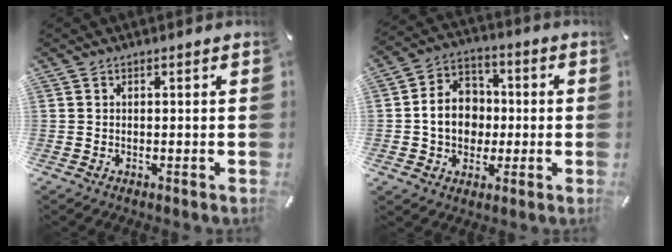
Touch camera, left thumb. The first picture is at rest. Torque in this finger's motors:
{"motor_torque": [1.80, 2.07, 0.68, 0.06, 0.09]}